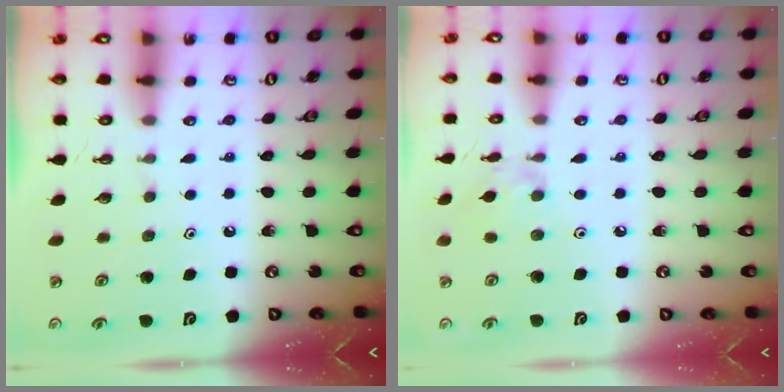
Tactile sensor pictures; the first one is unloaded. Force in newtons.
{"total": 2.0, "press": 2.0, "slide": 0.4}